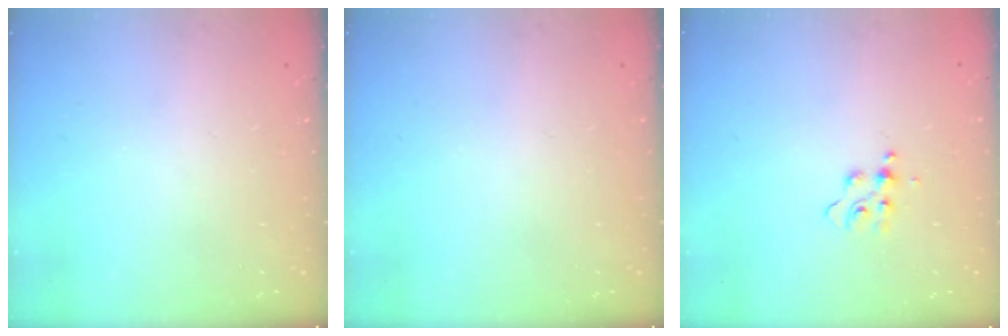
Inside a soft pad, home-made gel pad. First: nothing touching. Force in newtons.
{"total": 0.0}
{"total": 7.3, "press": 7.3, "slide": 0.7}